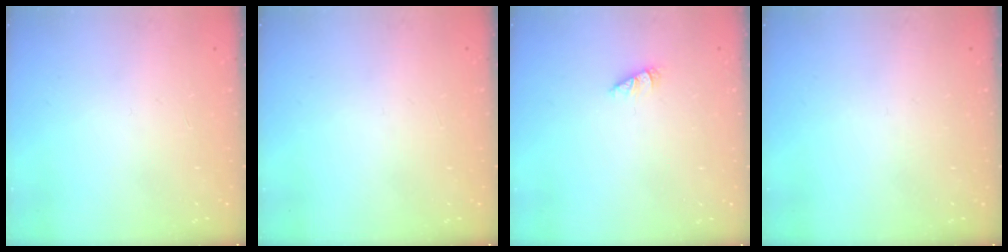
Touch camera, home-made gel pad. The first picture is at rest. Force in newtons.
{"total": 0.0}
{"total": 1.0, "press": 1.0, "slide": 0.2}
{"total": 0.0}